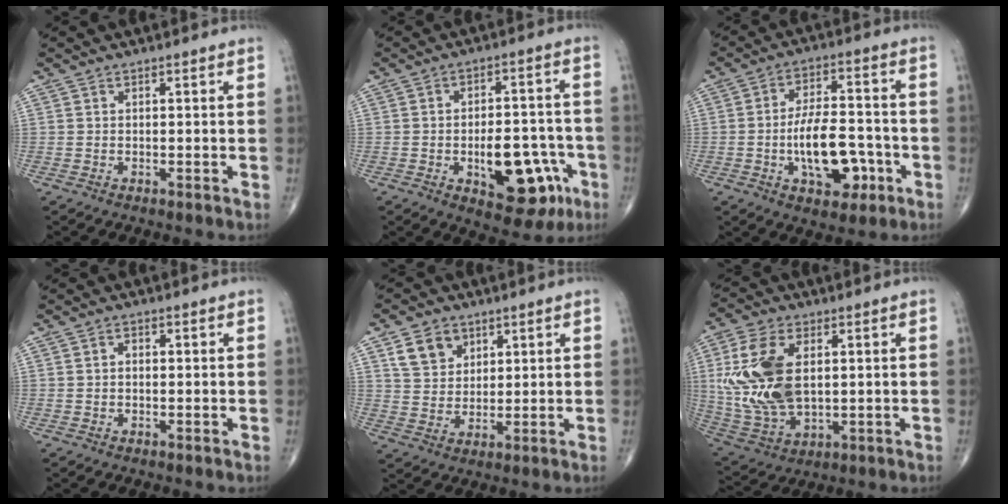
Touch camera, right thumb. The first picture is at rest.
{"total": 15.0, "force": [-5.3, 7.6, 11.8], "torque": [-0.129, 0.035, -0.063]}
{"total": 13.3, "force": [-3.8, 6.8, 10.7], "torque": [-0.154, 0.029, -0.058]}
{"total": 1.1, "force": [0.1, 0.8, 0.8], "torque": [-0.011, 0.004, -0.001]}
{"total": 7.4, "force": [3.7, 5.6, 3.1], "torque": [-0.030, -0.016, 0.070]}
{"total": 17.5, "force": [2.4, 10.1, 14.1], "torque": [-0.294, -0.012, 0.055]}